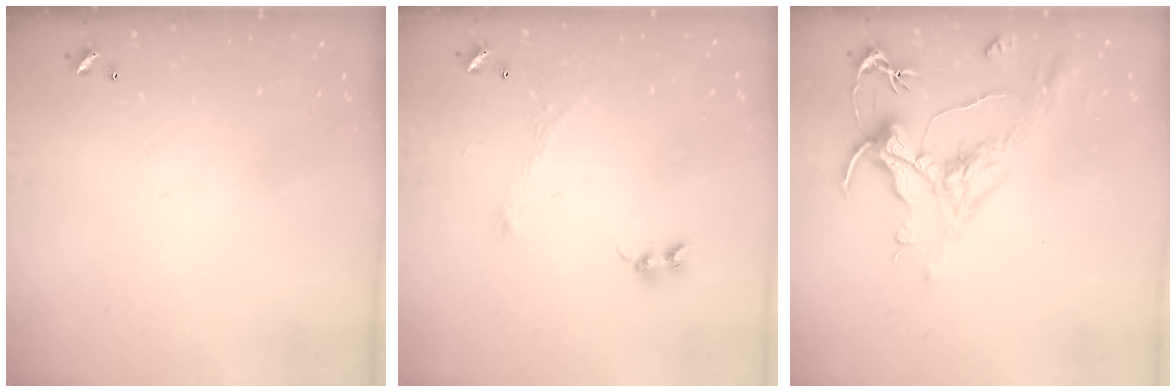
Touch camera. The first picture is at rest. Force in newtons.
{"total": 1.2, "press": 1.2, "slide": 0.1}
{"total": 1.6, "press": 0.7, "slide": 1.4}